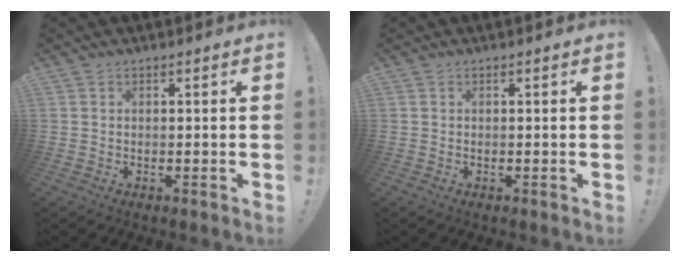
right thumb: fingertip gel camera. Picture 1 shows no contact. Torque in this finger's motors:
{"motor_torque": [-0.06, 0.06, -0.02, 0.02, 0.01]}